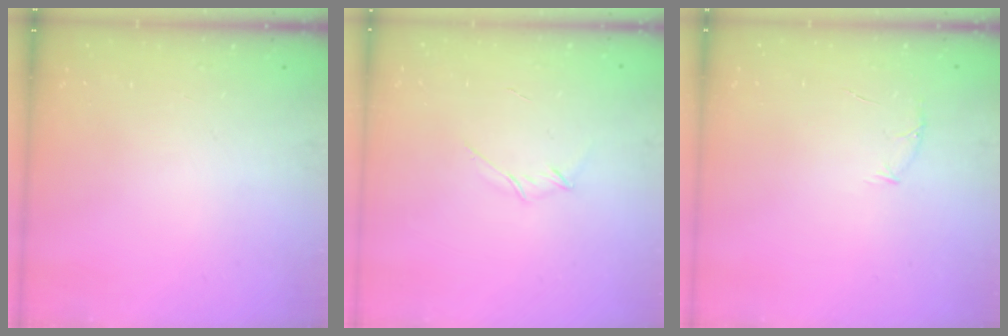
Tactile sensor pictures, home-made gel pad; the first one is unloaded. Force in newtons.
{"total": 2.6, "press": 2.5, "slide": 0.8}
{"total": 5.2, "press": 5.0, "slide": 1.6}